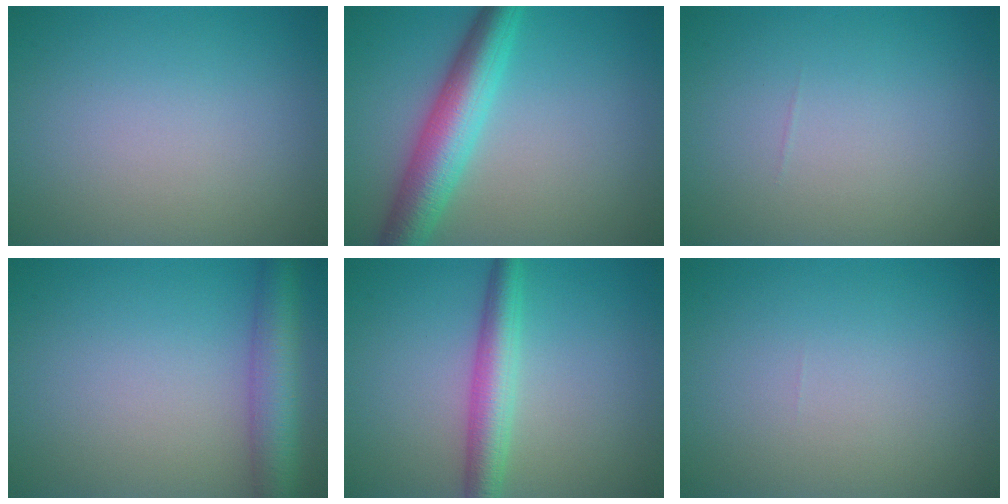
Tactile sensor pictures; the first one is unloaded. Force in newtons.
{"total": 6.3, "press": 6.3, "slide": 0.1}
{"total": 0.0}
{"total": 5.1, "press": 5.1, "slide": 0.2}
{"total": 4.0, "press": 4.0, "slide": 0.1}
{"total": 0.0}